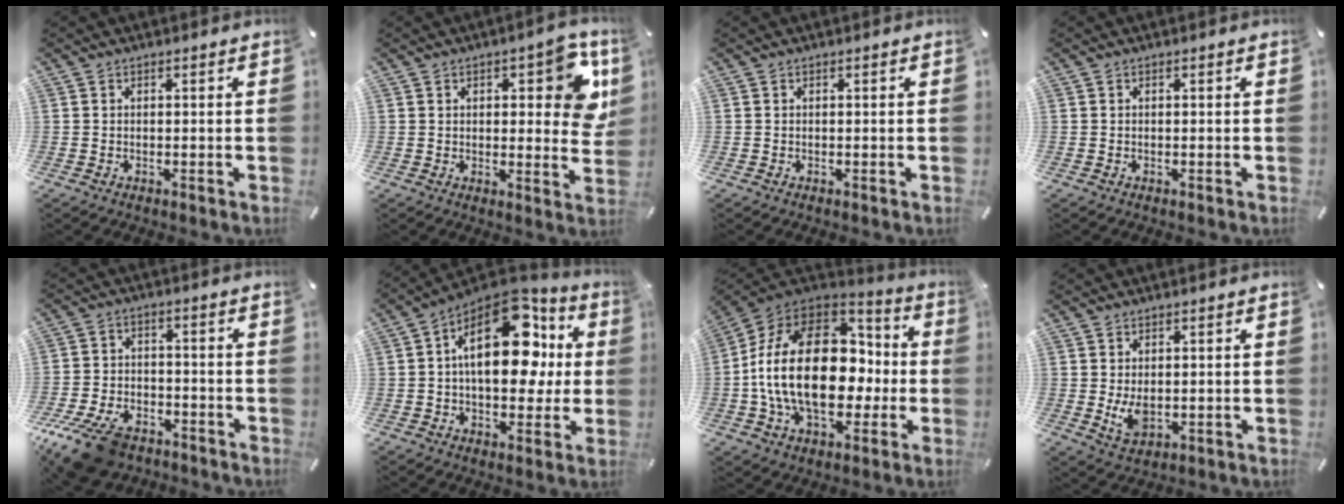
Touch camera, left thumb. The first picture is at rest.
{"total": 12.4, "force": [4.2, 5.6, 10.2], "torque": [-0.120, -0.015, 0.069]}
{"total": 0.0}
{"total": 0.0}
{"total": 12.1, "force": [-7.8, 6.7, 6.4], "torque": [-0.122, 0.046, -0.138]}
{"total": 22.4, "force": [5.3, 13.3, 17.2], "torque": [-0.250, -0.030, 0.092]}
{"total": 26.4, "force": [-1.0, 17.2, 20.0], "torque": [-0.388, 0.017, -0.008]}
{"total": 5.3, "force": [-0.1, 3.6, 3.9], "torque": [-0.088, -0.008, -0.002]}